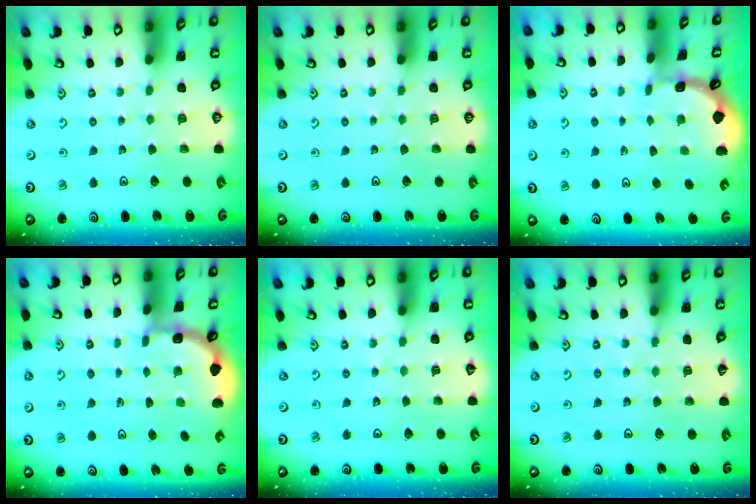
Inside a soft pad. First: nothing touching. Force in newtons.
{"total": 0.0}
{"total": 0.5, "press": 0.5, "slide": 0.2}
{"total": 2.1, "press": 2.1, "slide": 0.2}
{"total": 2.6, "press": 2.6, "slide": 0.2}
{"total": 3.9, "press": 3.8, "slide": 0.6}